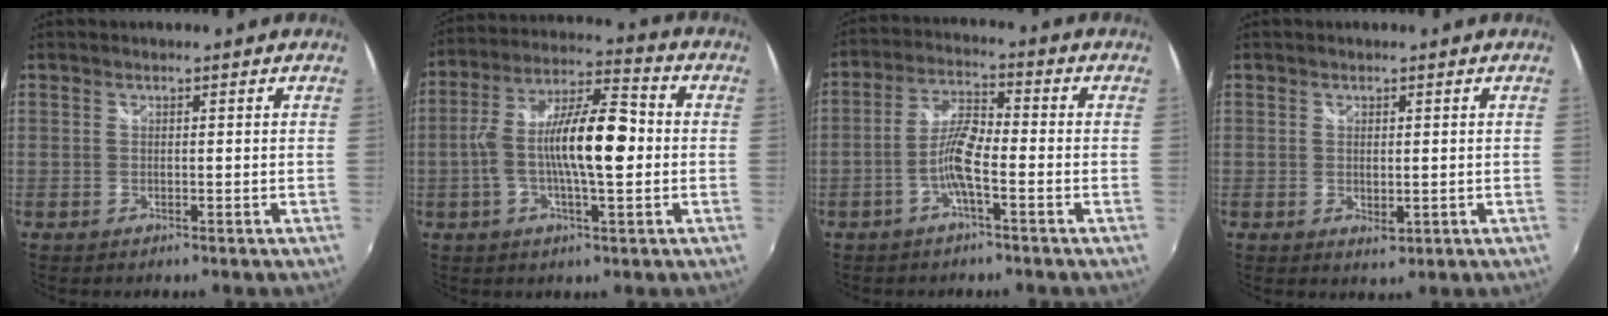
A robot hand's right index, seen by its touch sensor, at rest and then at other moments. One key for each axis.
{"total": 13.7, "fx": -1.1, "fy": 3.5, "fz": 13.2, "tx": -0.246, "ty": 0.015, "tz": -0.024}
{"total": 6.1, "fx": -2.4, "fy": 1.1, "fz": 5.5, "tx": -0.116, "ty": 0.013, "tz": -0.047}
{"total": 1.9, "fx": 0.1, "fy": 1.1, "fz": 1.6, "tx": -0.025, "ty": -0.004, "tz": 0.006}